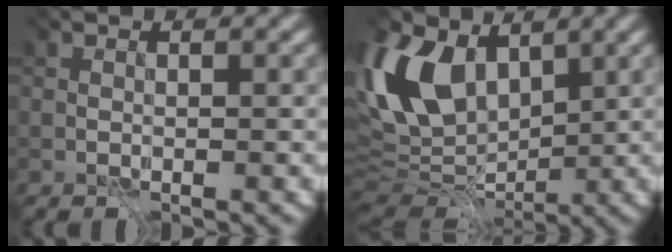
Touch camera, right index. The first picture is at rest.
{"total": 8.9, "force": [2.1, 5.6, 6.6], "torque": [-0.156, 0.003, 0.058]}